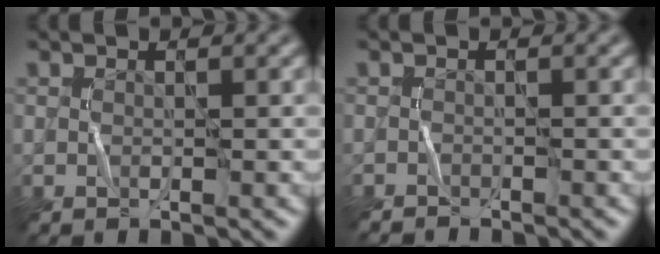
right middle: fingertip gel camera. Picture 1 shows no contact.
{"total": 1.1, "force": [-1.1, -0.1, -0.2], "torque": [-0.001, 0.002, -0.018]}